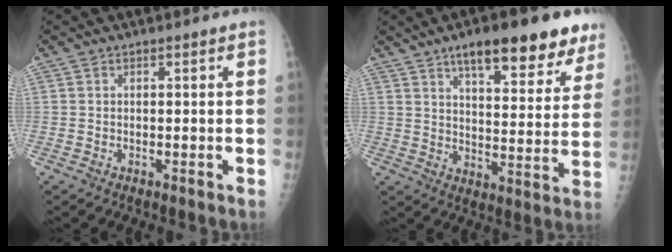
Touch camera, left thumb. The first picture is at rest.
{"total": 17.9, "force": [11.9, 6.2, 11.8], "torque": [-0.113, -0.047, 0.168]}